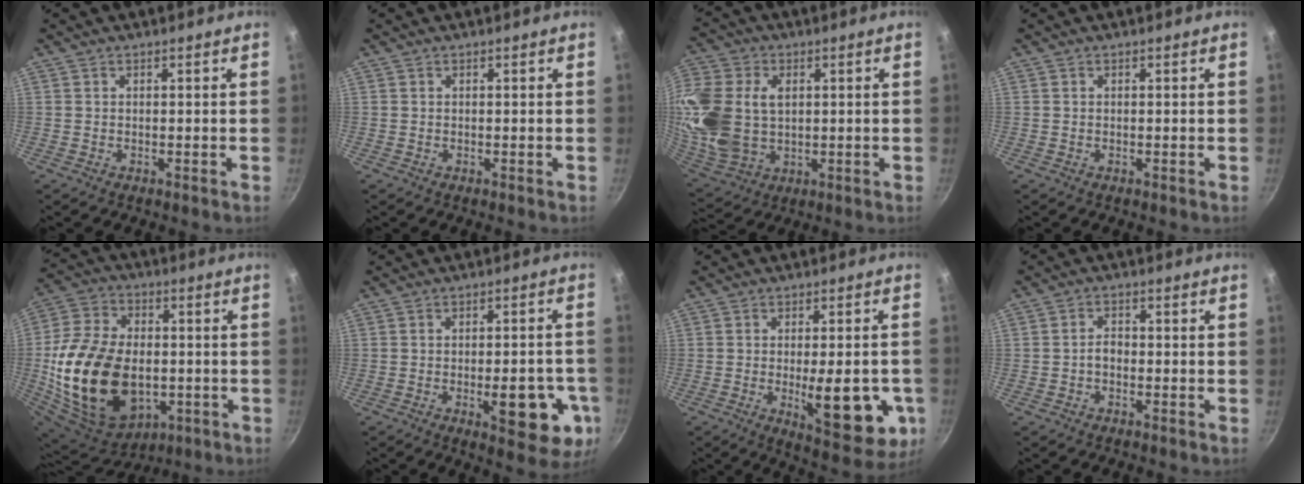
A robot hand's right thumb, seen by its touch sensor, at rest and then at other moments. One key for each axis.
{"total": 0.0}
{"total": 20.0, "fx": 2.8, "fy": 14.5, "fz": 13.6, "tx": -0.308, "ty": -0.003, "tz": 0.062}
{"total": 0.0}
{"total": 26.6, "fx": -3.2, "fy": 17.6, "fz": 19.6, "tx": -0.377, "ty": 0.009, "tz": -0.041}
{"total": 12.6, "fx": -3.8, "fy": 5.1, "fz": 10.9, "tx": -0.107, "ty": 0.009, "tz": -0.044}
{"total": 15.6, "fx": -3.4, "fy": 5.8, "fz": 14.1, "tx": -0.155, "ty": -0.011, "tz": -0.036}
{"total": 2.4, "fx": -0.8, "fy": 1.6, "fz": 1.6, "tx": -0.018, "ty": 0.016, "tz": -0.016}